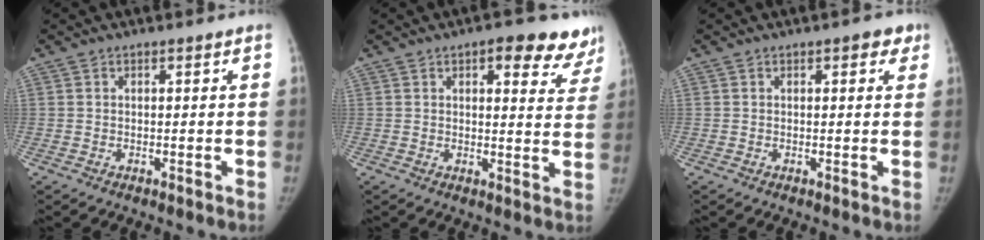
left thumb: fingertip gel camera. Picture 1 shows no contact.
{"total": 11.6, "force": [7.7, 4.7, 7.3], "torque": [-0.038, -0.032, 0.078]}
{"total": 2.9, "force": [1.5, 1.4, 2.0], "torque": [-0.007, 0.000, 0.011]}